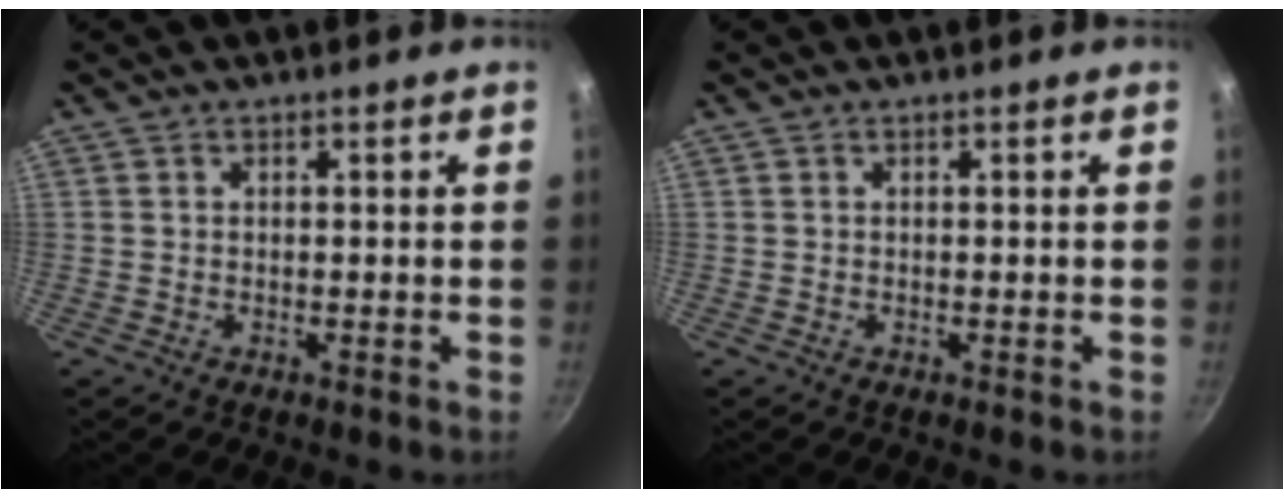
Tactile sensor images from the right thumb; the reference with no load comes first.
{"total": 0.0}